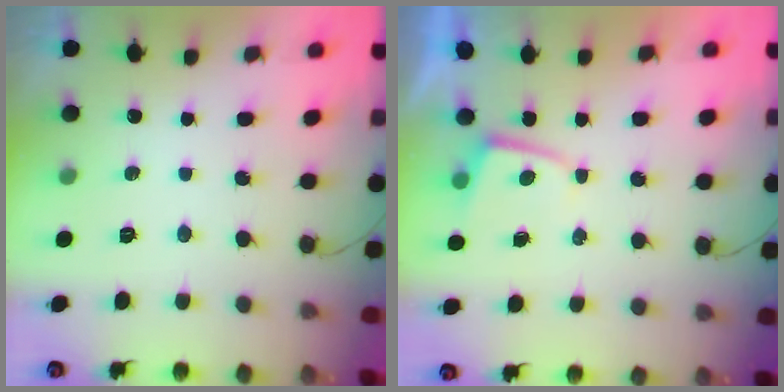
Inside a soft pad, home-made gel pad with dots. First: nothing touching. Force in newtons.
{"total": 2.0, "press": 2.0, "slide": 0.3}